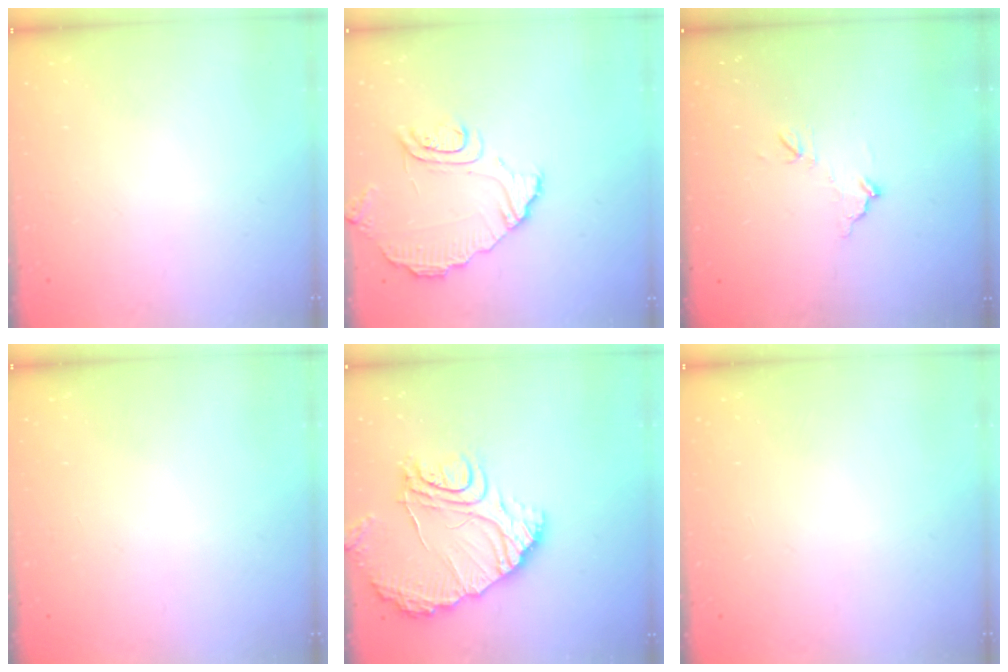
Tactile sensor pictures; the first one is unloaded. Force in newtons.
{"total": 9.5, "press": 9.5, "slide": 1.1}
{"total": 7.9, "press": 7.9, "slide": 0.3}
{"total": 0.0}
{"total": 15.4, "press": 15.3, "slide": 1.6}
{"total": 0.0}